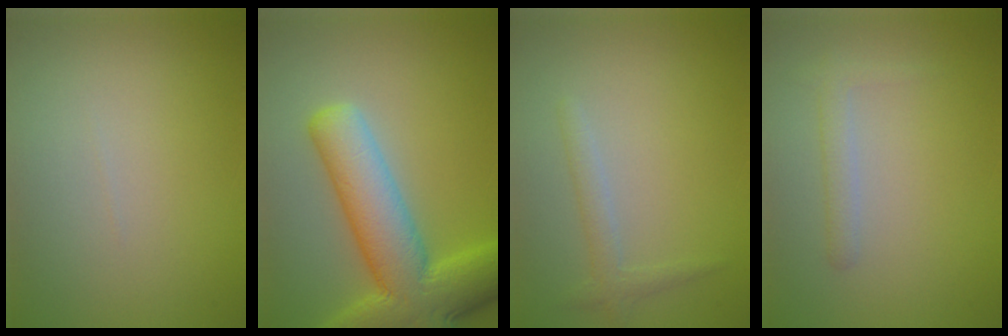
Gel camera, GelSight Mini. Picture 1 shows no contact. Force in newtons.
{"total": 10.5, "press": 10.5, "slide": 0.8}
{"total": 1.6, "press": 1.6, "slide": 0.1}
{"total": 0.9, "press": 0.9, "slide": 0.1}